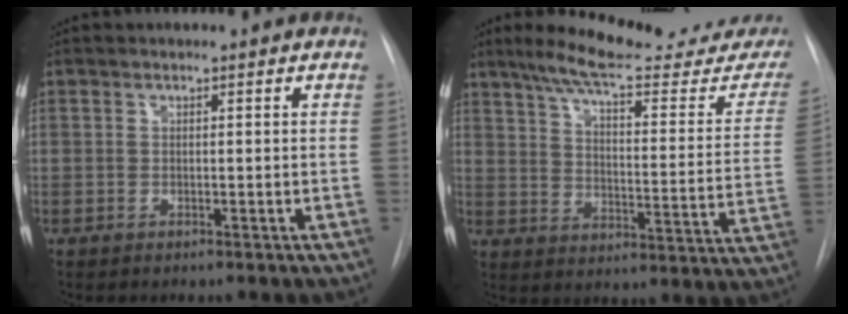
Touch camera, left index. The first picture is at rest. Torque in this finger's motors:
{"motor_torque": [0.80, -1.16, 0.22, 0.05]}